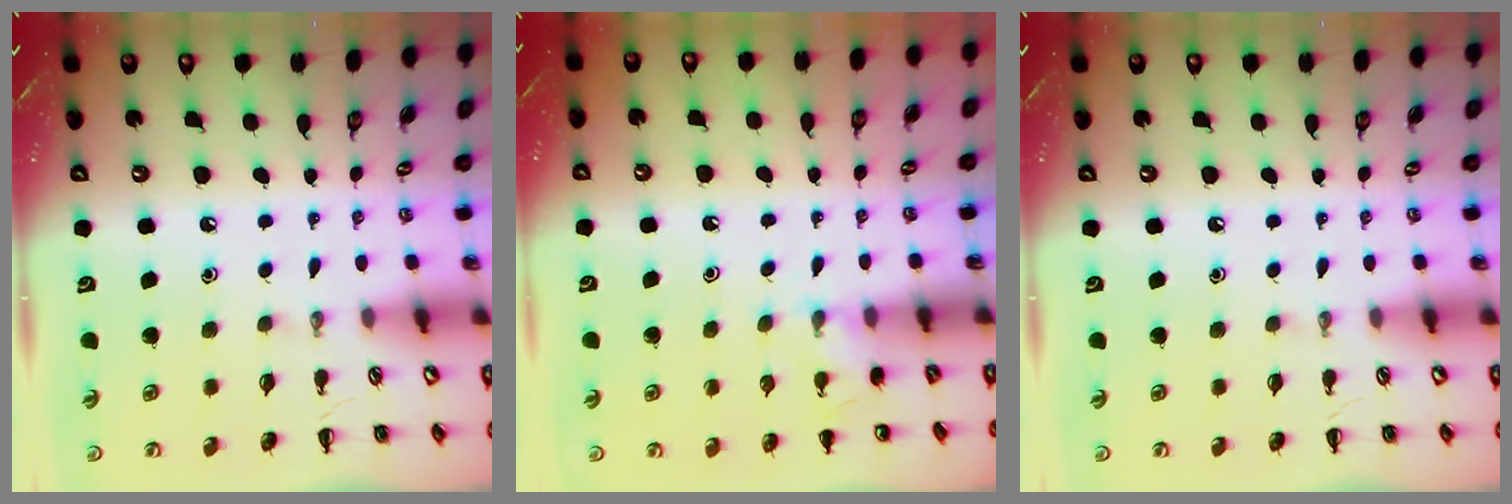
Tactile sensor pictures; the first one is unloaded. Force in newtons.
{"total": 5.8, "press": 5.5, "slide": 1.9}
{"total": 0.0}